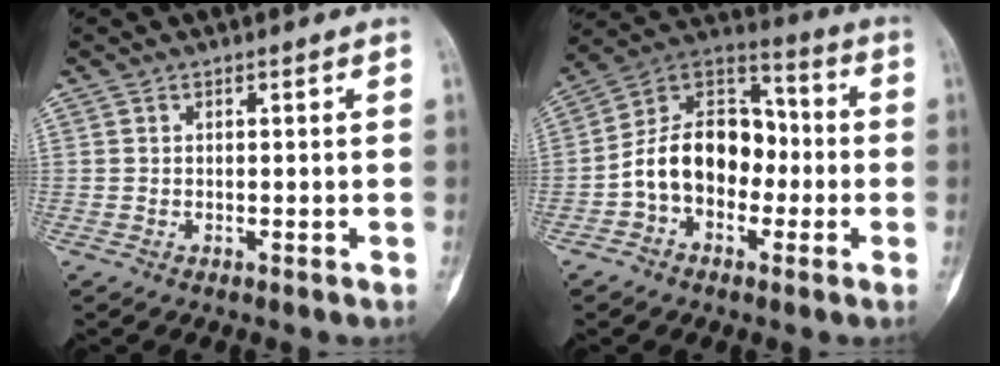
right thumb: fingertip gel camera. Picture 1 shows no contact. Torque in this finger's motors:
{"motor_torque": [1.05, 1.02, 0.84, -0.79, 0.16]}